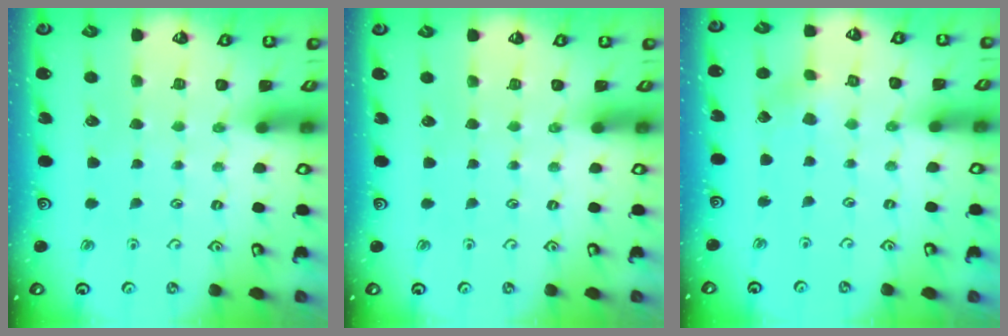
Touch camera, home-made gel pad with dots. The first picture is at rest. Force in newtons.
{"total": 0.0}
{"total": 2.8, "press": 2.8, "slide": 0.1}